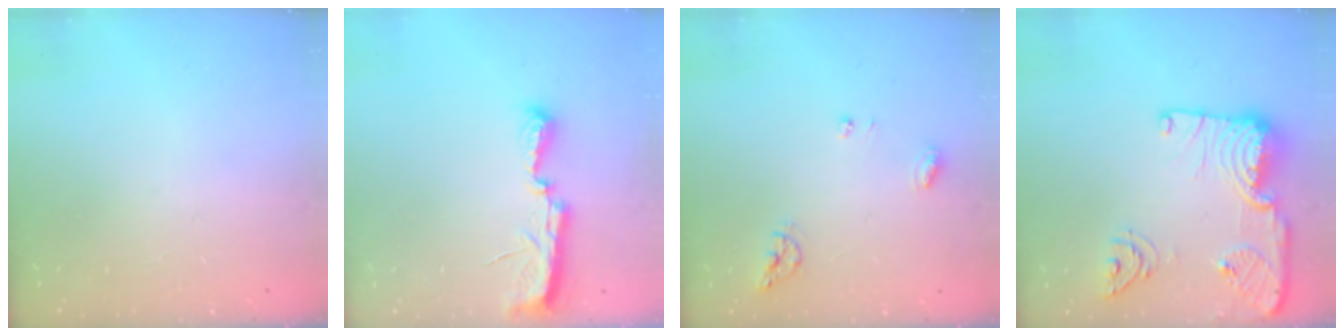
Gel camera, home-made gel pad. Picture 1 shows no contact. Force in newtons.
{"total": 7.4, "press": 7.3, "slide": 0.6}
{"total": 6.7, "press": 6.7, "slide": 0.3}
{"total": 18.1, "press": 18.0, "slide": 2.0}